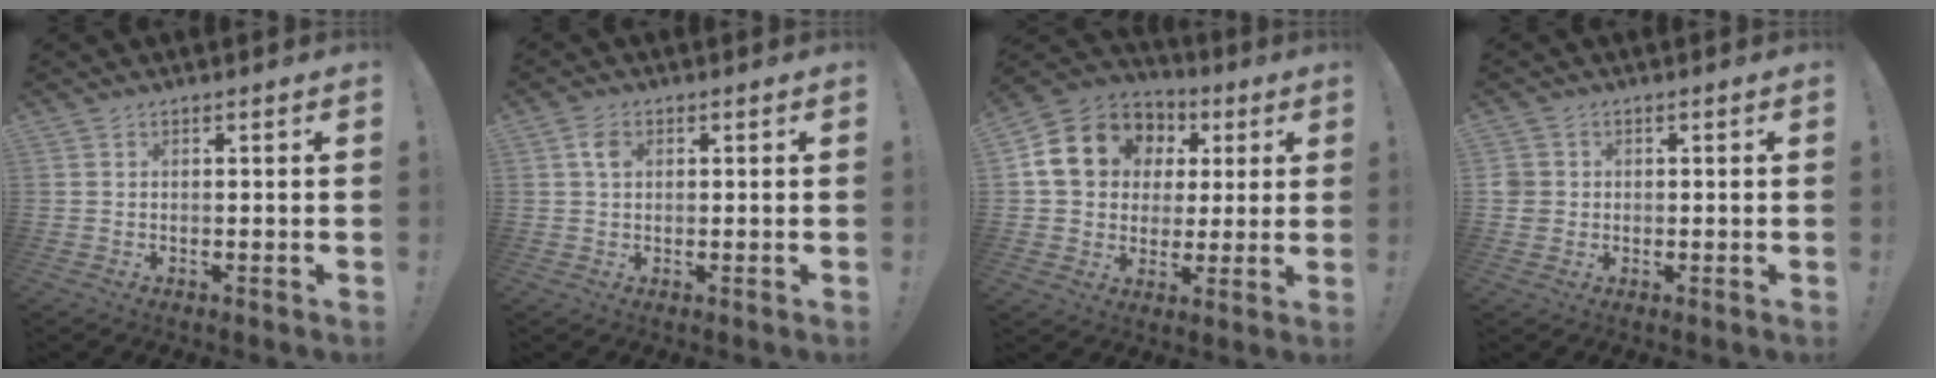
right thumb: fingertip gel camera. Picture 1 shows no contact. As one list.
[{"total": 3.3, "force": [0.9, 2.3, 2.2], "torque": [-0.033, 0.002, 0.016]}, {"total": 16.4, "force": [5.2, 13.5, 7.7], "torque": [-0.120, -0.005, 0.115]}, {"total": 3.6, "force": [0.1, 3.5, 1.1], "torque": [-0.030, 0.007, 0.004]}]